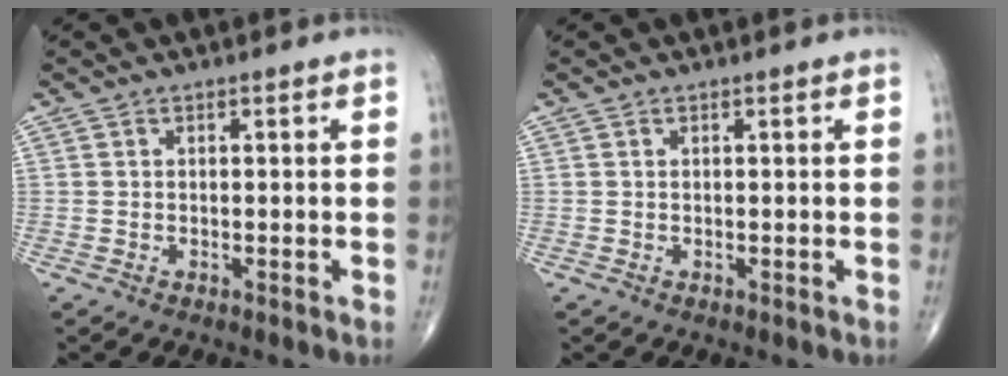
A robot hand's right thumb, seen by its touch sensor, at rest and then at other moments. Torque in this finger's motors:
{"motor_torque": [0.07, -0.03, -0.23, 0.08, -0.01]}